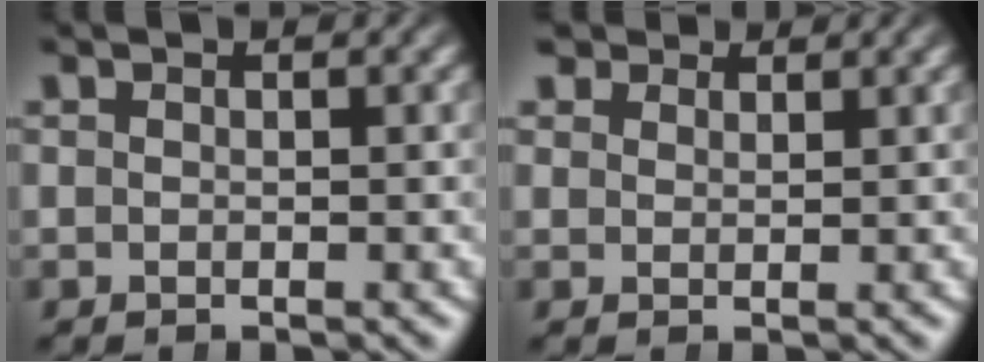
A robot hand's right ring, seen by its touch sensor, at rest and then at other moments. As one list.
[{"total": 2.1, "force": [2.1, 0.2, 0.2], "torque": [0.009, -0.002, 0.043]}]